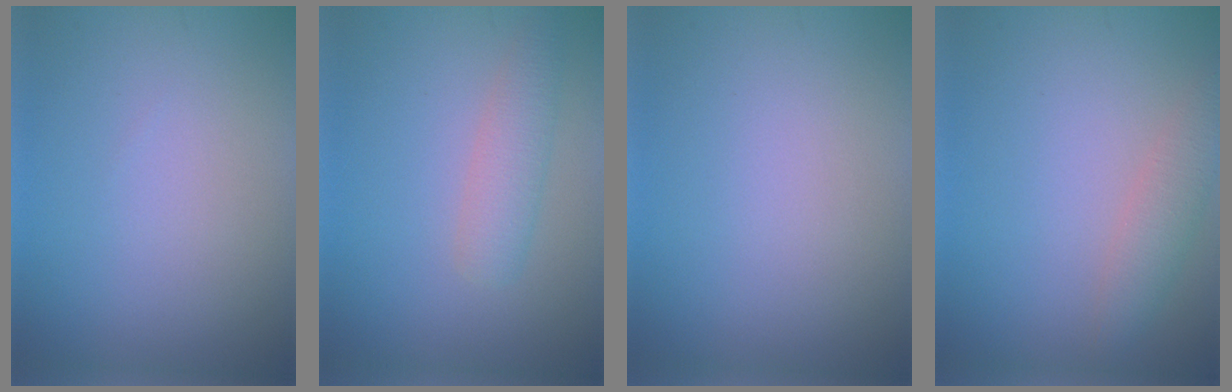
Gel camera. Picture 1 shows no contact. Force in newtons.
{"total": 2.6, "press": 2.6, "slide": 0.2}
{"total": 0.0}
{"total": 2.3, "press": 2.3, "slide": 0.1}